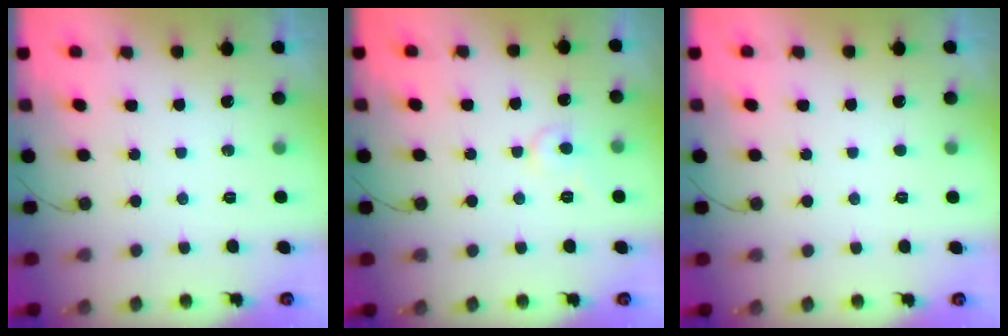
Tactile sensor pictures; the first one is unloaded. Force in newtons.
{"total": 4.8, "press": 4.8, "slide": 0.2}
{"total": 1.6, "press": 1.6, "slide": 0.1}